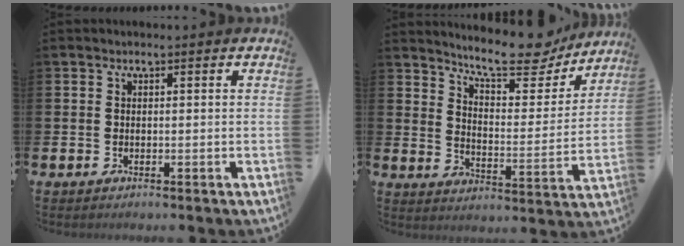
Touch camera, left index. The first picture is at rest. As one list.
[{"total": 10.8, "force": [9.9, 2.2, 3.6], "torque": [-0.062, -0.077, 0.170]}]